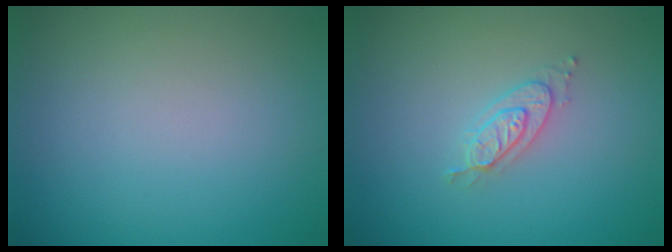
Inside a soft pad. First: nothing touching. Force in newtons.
{"total": 2.2, "press": 2.2, "slide": 0.3}